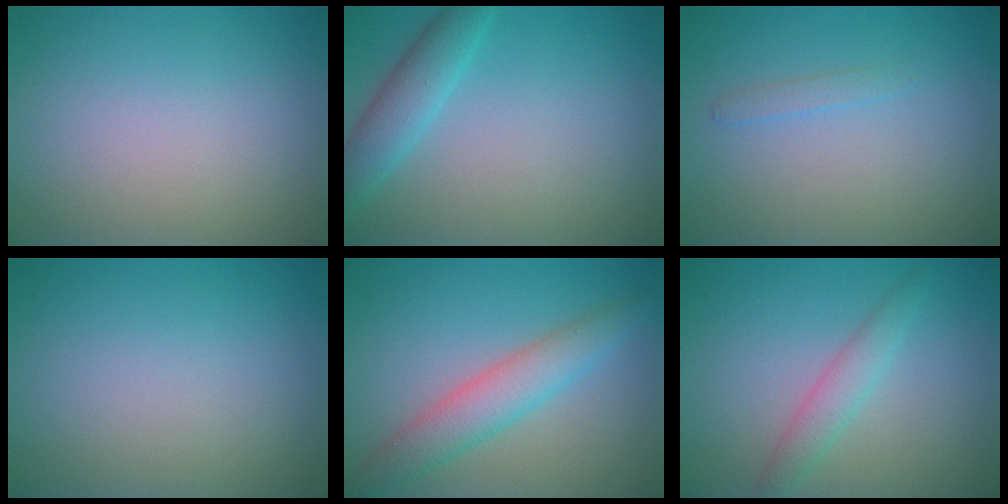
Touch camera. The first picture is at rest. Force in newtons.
{"total": 3.2, "press": 3.2, "slide": 0.1}
{"total": 0.8, "press": 0.8, "slide": 0.0}
{"total": 0.0}
{"total": 4.2, "press": 4.2, "slide": 0.2}
{"total": 2.3, "press": 2.3, "slide": 0.0}